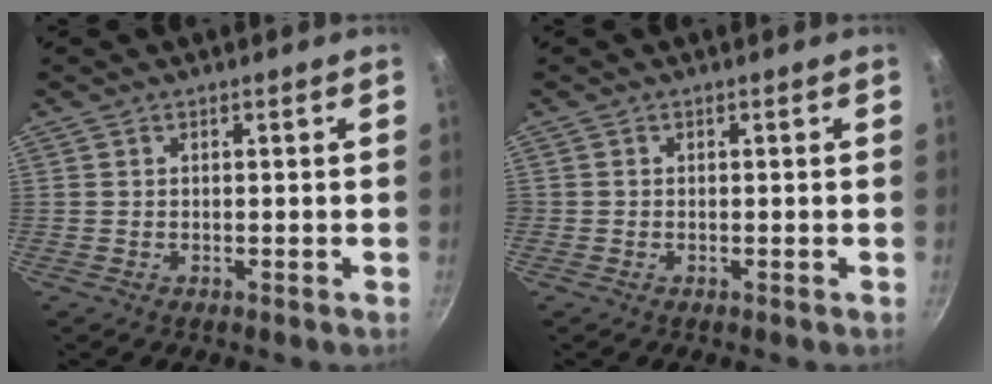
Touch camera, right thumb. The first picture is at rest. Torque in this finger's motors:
{"motor_torque": [0.33, 0.76, 0.59, 0.07, 0.03]}